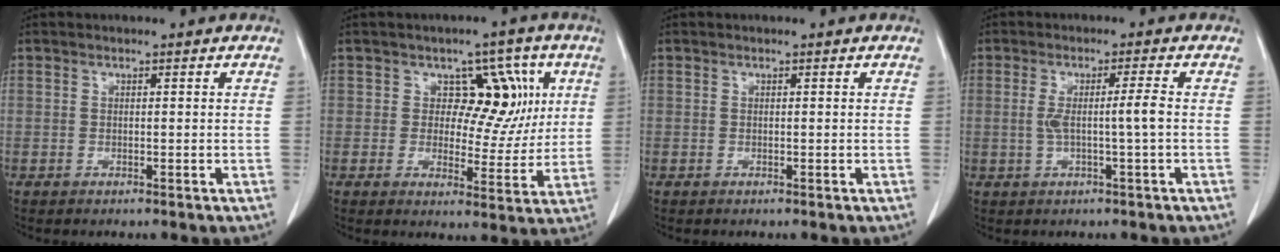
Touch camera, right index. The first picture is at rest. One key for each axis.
{"total": 8.1, "fx": 2.4, "fy": 6.0, "fz": 4.9, "tx": -0.035, "ty": 0.019, "tz": 0.035}
{"total": 0.0}
{"total": 4.0, "fx": -0.2, "fy": -0.7, "fz": 3.9, "tx": -0.075, "ty": 0.003, "tz": 0.000}